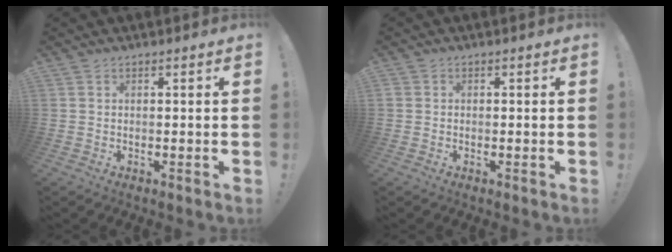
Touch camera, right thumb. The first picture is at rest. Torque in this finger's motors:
{"motor_torque": [0.21, 0.03, 0.00, -0.25, 0.00]}